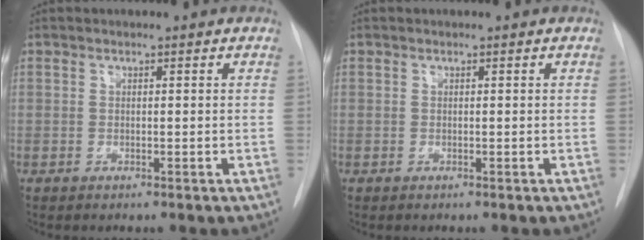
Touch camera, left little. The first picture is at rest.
{"total": 0.0}